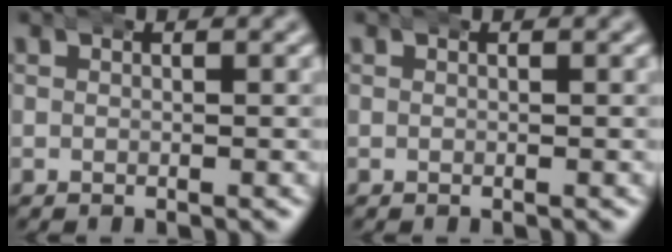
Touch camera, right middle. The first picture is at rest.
{"total": 0.0}